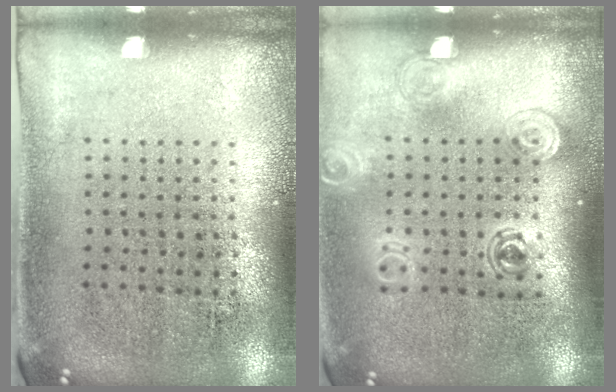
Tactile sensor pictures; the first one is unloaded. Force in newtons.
{"total": 1.5, "press": 1.3, "slide": 0.8}